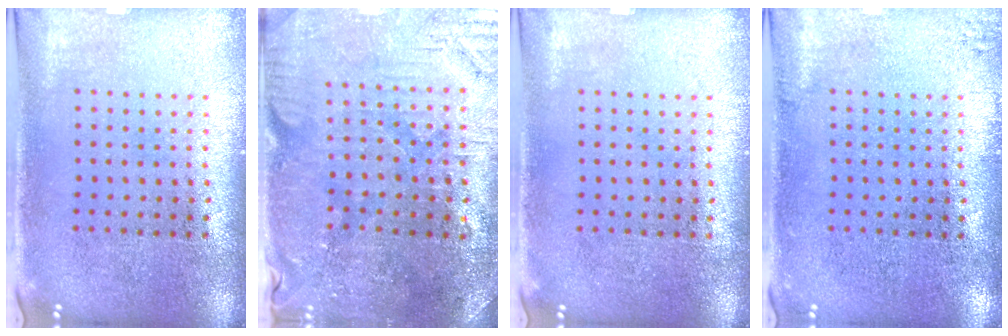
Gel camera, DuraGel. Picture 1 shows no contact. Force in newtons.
{"total": 1.4, "press": 1.4, "slide": 0.4}
{"total": 0.0}
{"total": 1.0, "press": 1.0, "slide": 0.3}